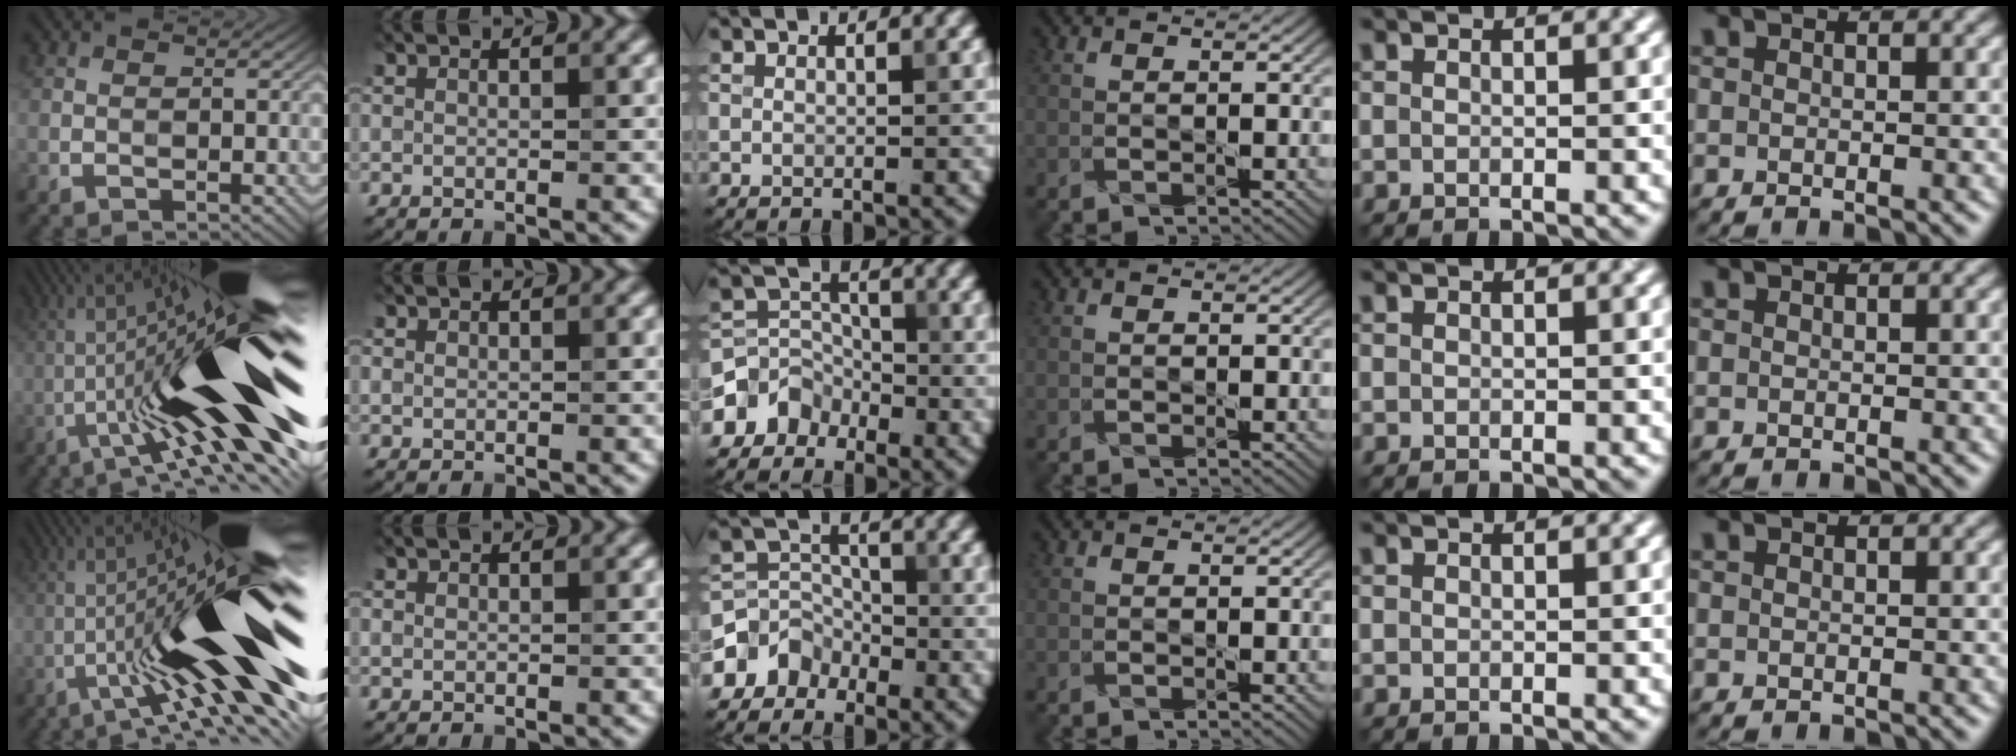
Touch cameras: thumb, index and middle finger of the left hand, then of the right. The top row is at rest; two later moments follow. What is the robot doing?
{"motion": "shake", "object": "medicine bottle"}